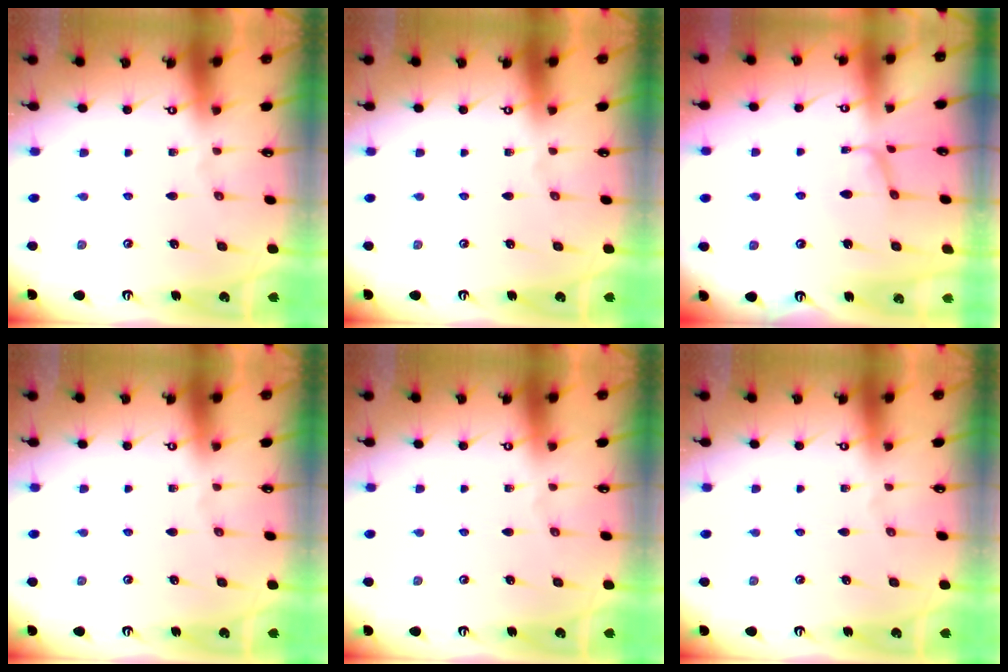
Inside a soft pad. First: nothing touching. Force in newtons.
{"total": 0.0}
{"total": 1.1, "press": 1.0, "slide": 0.4}
{"total": 0.0}
{"total": 0.0}
{"total": 0.0}